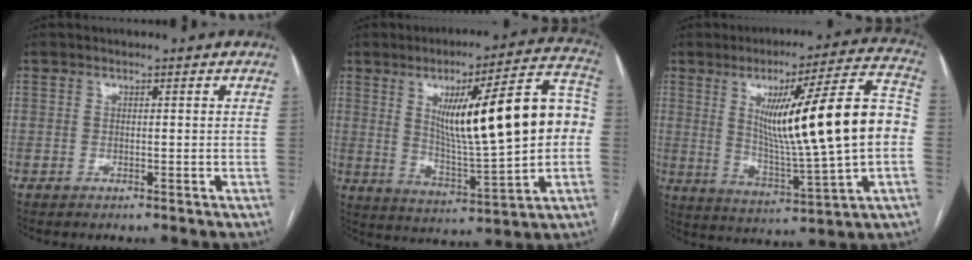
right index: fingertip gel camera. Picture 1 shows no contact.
{"total": 21.0, "force": [2.6, 3.2, 20.5], "torque": [-0.300, 0.031, 0.044]}
{"total": 21.6, "force": [1.5, 1.0, 21.6], "torque": [-0.329, 0.012, 0.022]}